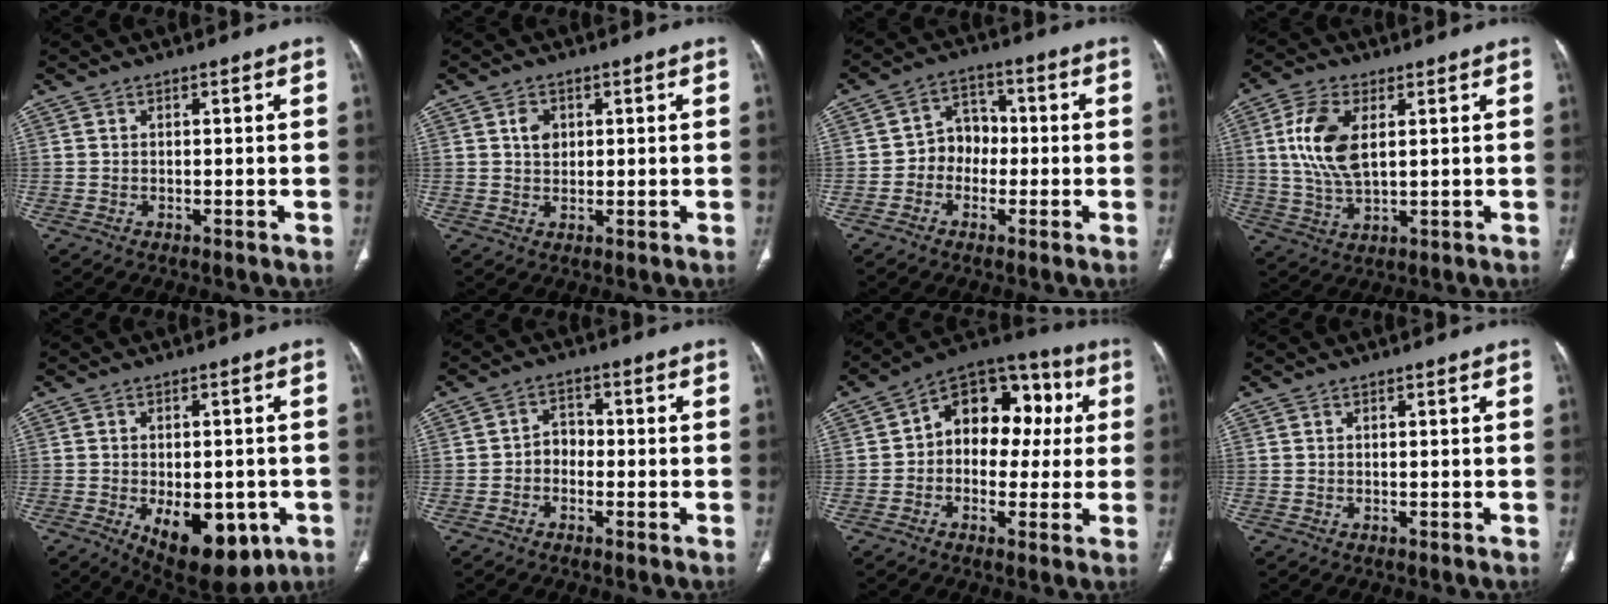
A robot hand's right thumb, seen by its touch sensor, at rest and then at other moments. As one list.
[{"total": 3.2, "force": [1.0, 2.5, 1.8], "torque": [-0.018, -0.003, 0.017]}, {"total": 6.5, "force": [-1.3, 5.5, 3.2], "torque": [-0.016, 0.028, -0.036]}, {"total": 10.8, "force": [2.6, 5.4, 8.9], "torque": [-0.189, -0.007, 0.053]}, {"total": 14.9, "force": [-5.2, 8.0, 11.4], "torque": [-0.149, 0.000, -0.055]}, {"total": 3.5, "force": [-1.1, 2.8, 1.8], "torque": [-0.011, 0.020, -0.028]}, {"total": 15.5, "force": [1.8, 10.9, 10.8], "torque": [-0.095, 0.045, 0.012]}, {"total": 0.0}]